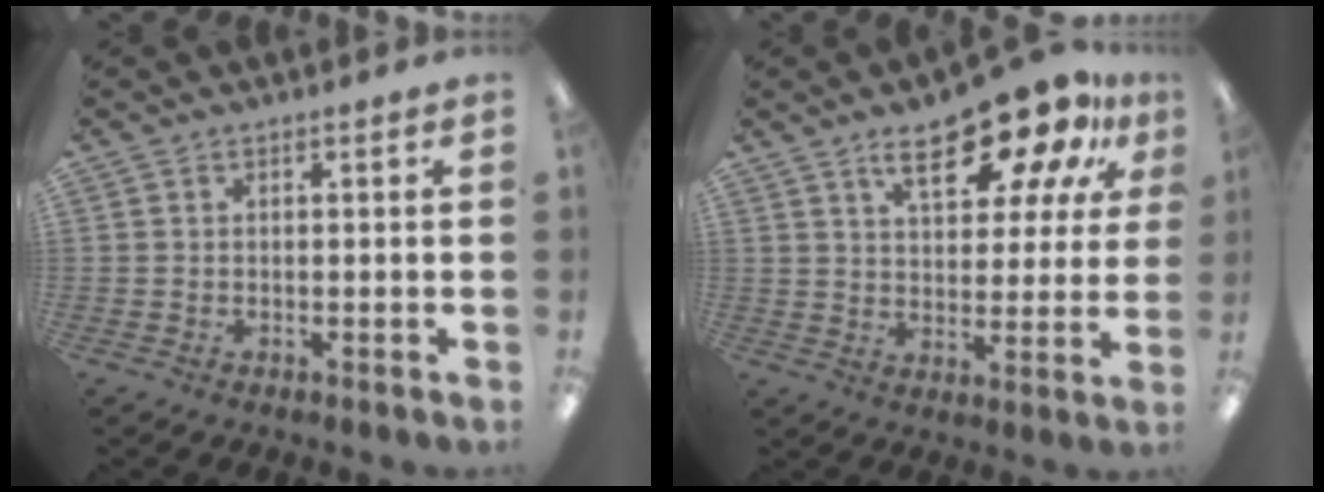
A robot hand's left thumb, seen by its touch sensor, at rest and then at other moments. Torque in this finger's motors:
{"motor_torque": [0.36, 0.42, 0.30, 0.06, 0.09]}